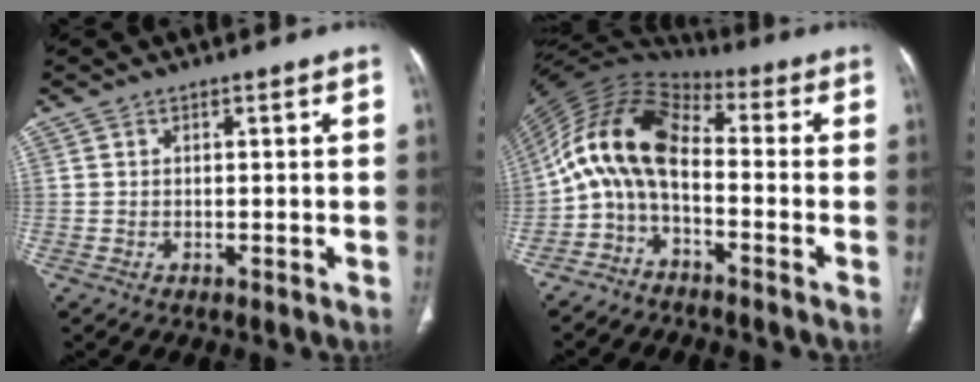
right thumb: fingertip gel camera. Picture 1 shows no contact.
{"total": 11.8, "force": [-2.3, 6.1, 9.9], "torque": [-0.186, 0.066, -0.061]}